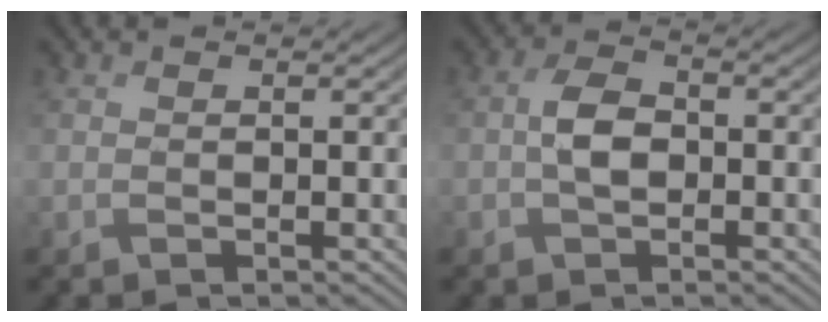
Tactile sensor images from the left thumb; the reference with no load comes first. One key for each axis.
{"total": 3.6, "fx": -0.7, "fy": 2.2, "fz": 2.8, "tx": -0.056, "ty": 0.007, "tz": -0.017}